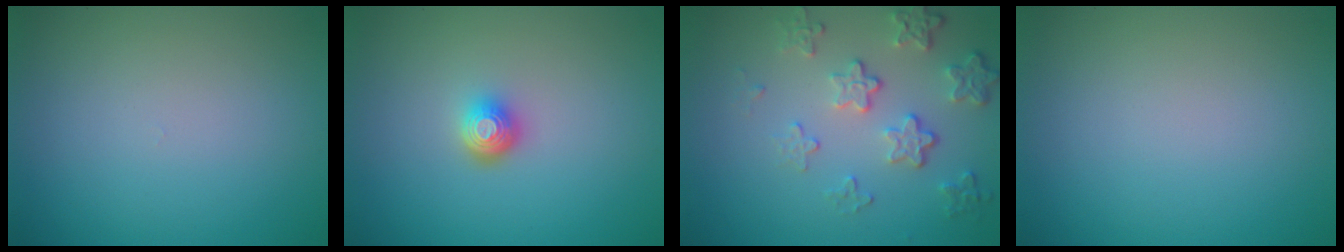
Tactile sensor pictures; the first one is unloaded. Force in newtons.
{"total": 2.0, "press": 1.5, "slide": 1.3}
{"total": 4.2, "press": 3.2, "slide": 2.8}
{"total": 0.0}